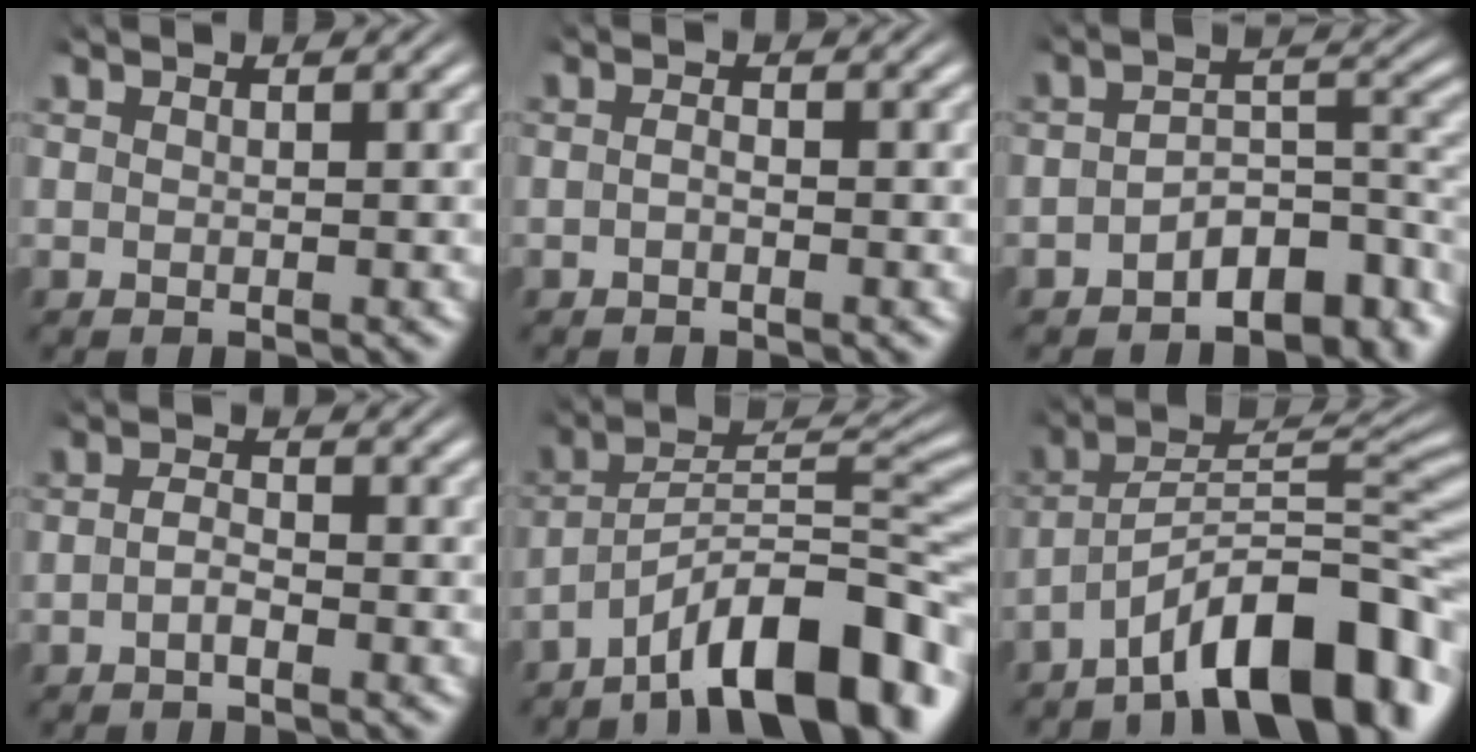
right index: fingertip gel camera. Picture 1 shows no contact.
{"total": 0.9, "force": [-0.7, 0.3, 0.5], "torque": [-0.013, -0.006, -0.012]}
{"total": 5.4, "force": [-3.5, 2.1, 3.5], "torque": [-0.043, -0.015, -0.052]}
{"total": 1.6, "force": [-1.2, 0.6, 1.0], "torque": [-0.022, -0.012, -0.018]}
{"total": 10.0, "force": [-4.2, 4.6, 7.8], "torque": [-0.122, -0.018, -0.064]}
{"total": 9.8, "force": [-4.0, 4.3, 7.8], "torque": [-0.120, -0.017, -0.059]}